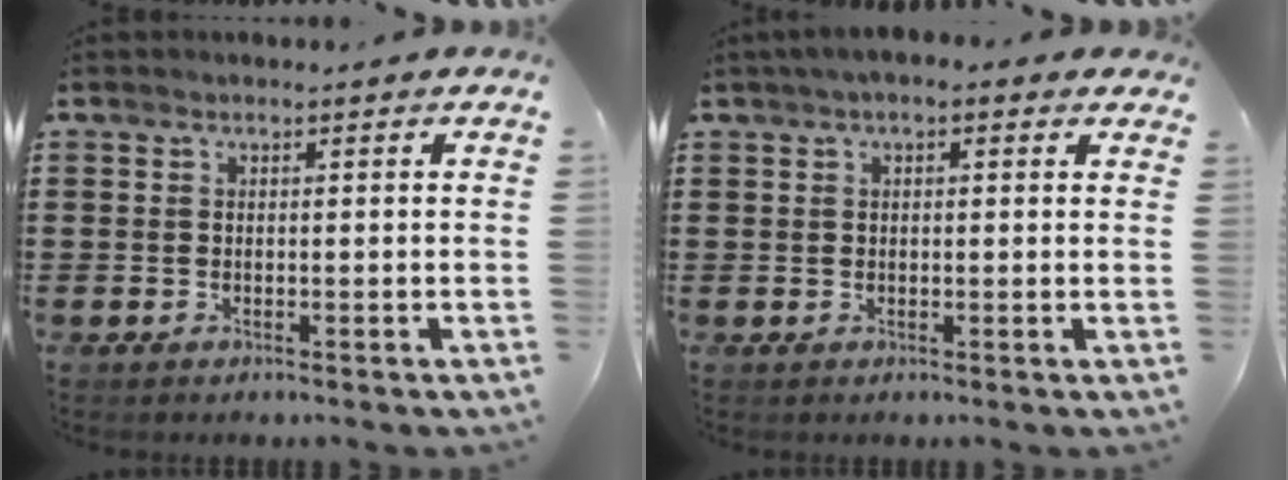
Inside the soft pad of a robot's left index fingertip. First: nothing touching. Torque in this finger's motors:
{"motor_torque": [2.14, 0.00, 1.06, 0.11]}